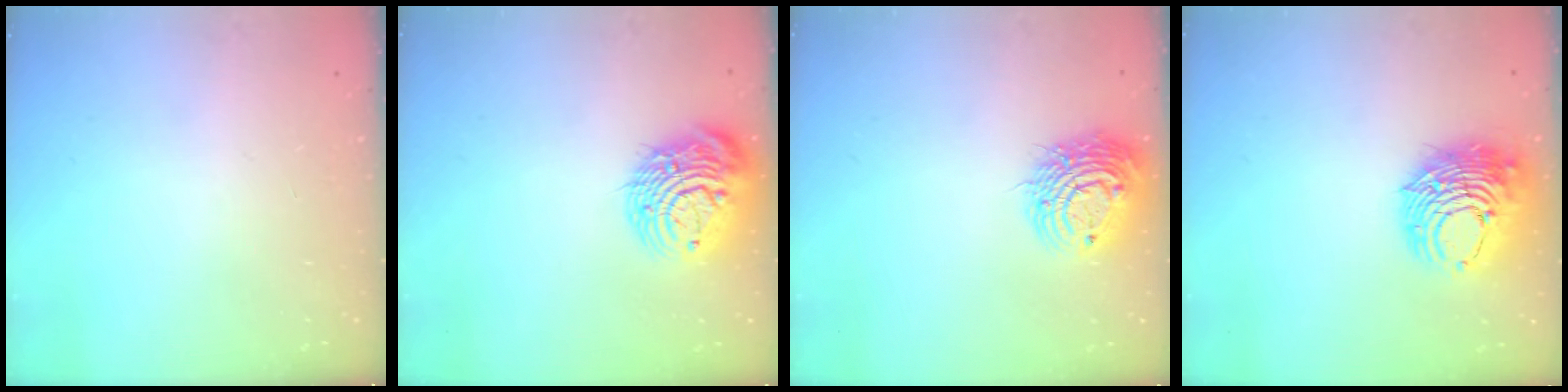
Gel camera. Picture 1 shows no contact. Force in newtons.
{"total": 14.4, "press": 14.3, "slide": 1.5}
{"total": 12.8, "press": 12.7, "slide": 1.6}
{"total": 11.8, "press": 11.7, "slide": 1.6}